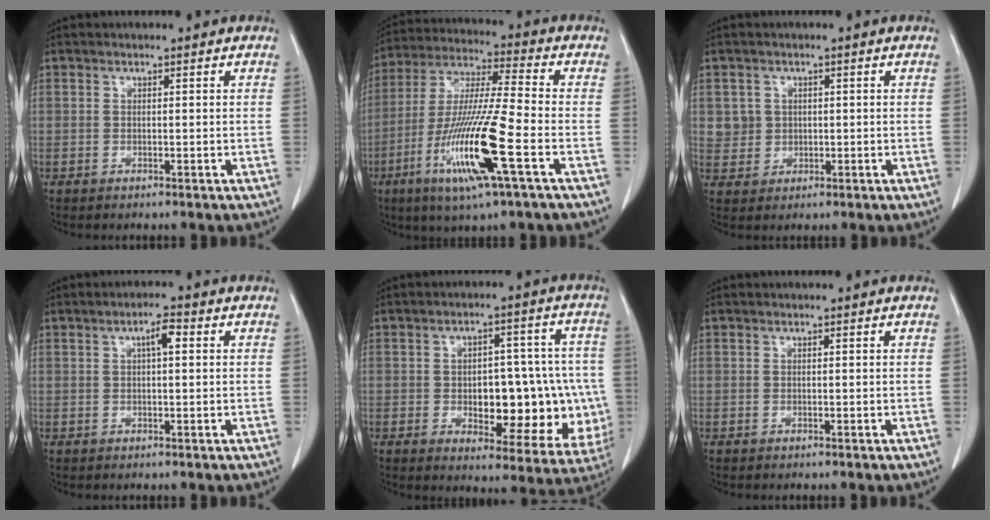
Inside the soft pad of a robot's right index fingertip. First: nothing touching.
{"total": 16.8, "force": [-6.3, 0.2, 15.6], "torque": [-0.319, -0.023, -0.118]}
{"total": 3.2, "force": [0.7, 3.1, 0.2], "torque": [0.005, 0.004, 0.016]}
{"total": 2.9, "force": [0.8, 0.6, 2.7], "torque": [-0.047, 0.008, 0.011]}
{"total": 16.7, "force": [-2.5, 7.4, 14.7], "torque": [-0.158, 0.028, -0.009]}
{"total": 0.0}